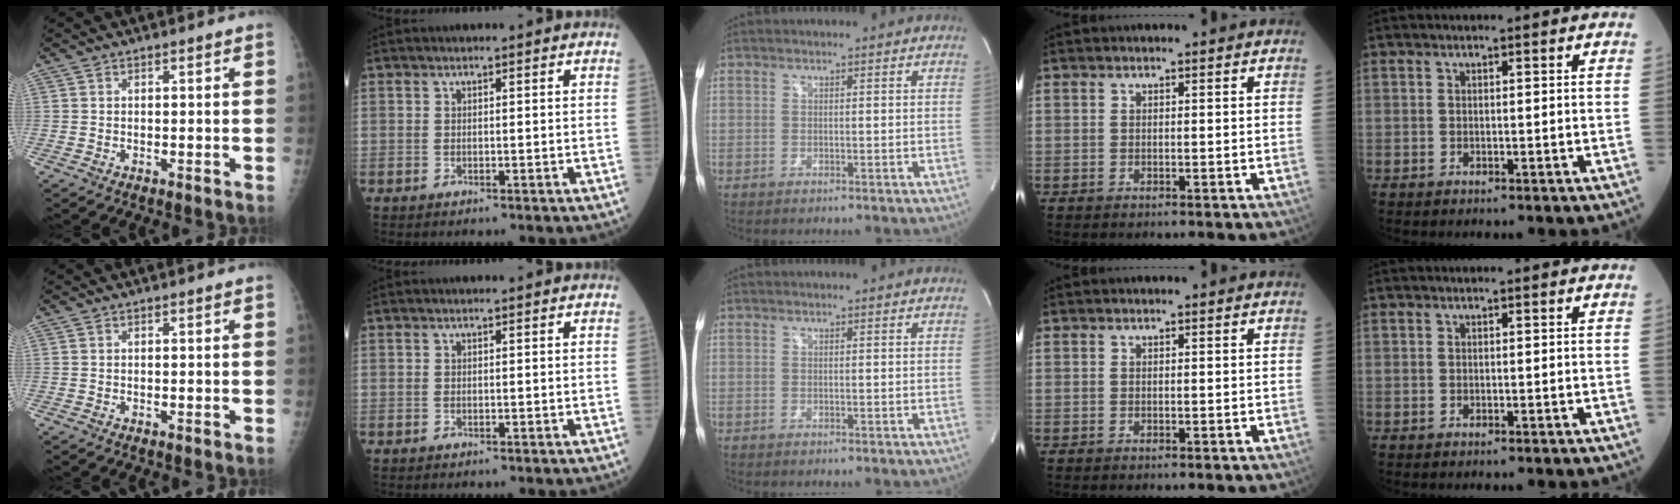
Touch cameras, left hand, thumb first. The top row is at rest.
{}